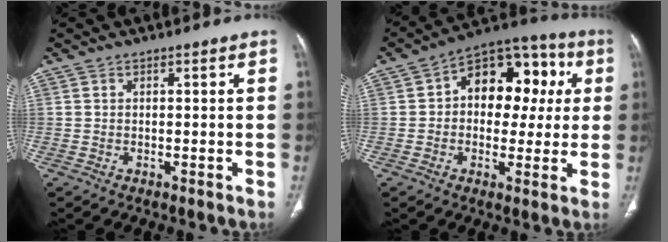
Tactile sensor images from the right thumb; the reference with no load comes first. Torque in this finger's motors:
{"motor_torque": [-0.42, 0.69, 0.78, -0.19, 0.24]}